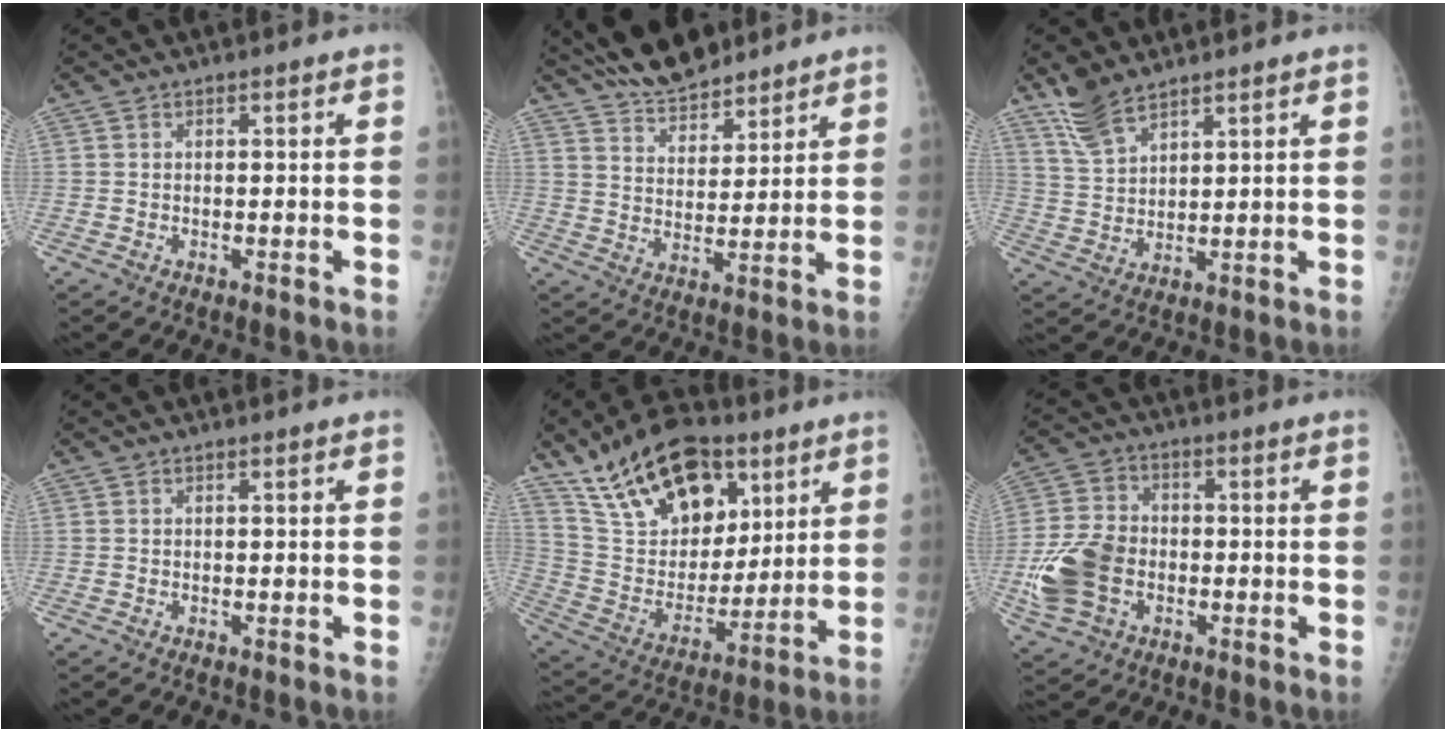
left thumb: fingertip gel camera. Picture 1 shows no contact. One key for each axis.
{"total": 12.0, "fx": 10.4, "fy": 4.0, "fz": 4.3, "tx": -0.045, "ty": -0.046, "tz": 0.182}
{"total": 6.8, "fx": 5.4, "fy": 2.6, "fz": 3.2, "tx": -0.057, "ty": -0.020, "tz": 0.117}
{"total": 0.0}
{"total": 23.2, "fx": 13.1, "fy": 13.0, "fz": 14.0, "tx": -0.209, "ty": -0.038, "tz": 0.235}
{"total": 12.3, "fx": -2.9, "fy": 9.0, "fz": 7.8, "tx": -0.149, "ty": 0.016, "tz": -0.054}